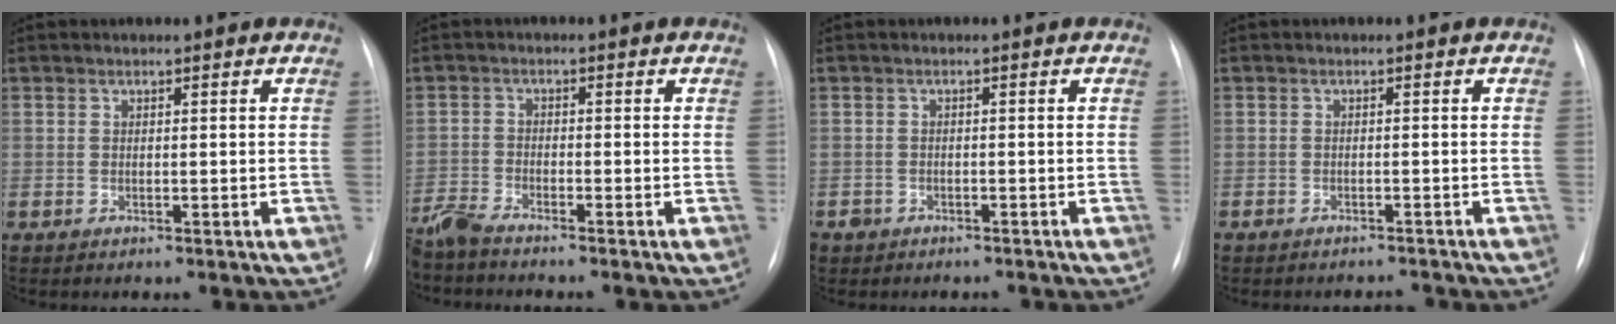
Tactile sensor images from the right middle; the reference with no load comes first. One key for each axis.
{"total": 4.5, "fx": -4.3, "fy": -0.1, "fz": 1.6, "tx": -0.033, "ty": -0.019, "tz": -0.087}
{"total": 2.9, "fx": -2.3, "fy": 1.8, "fz": 0.2, "tx": -0.009, "ty": 0.004, "tz": -0.034}
{"total": 2.1, "fx": -2.0, "fy": 0.7, "fz": -0.1, "tx": 0.004, "ty": -0.002, "tz": -0.029}